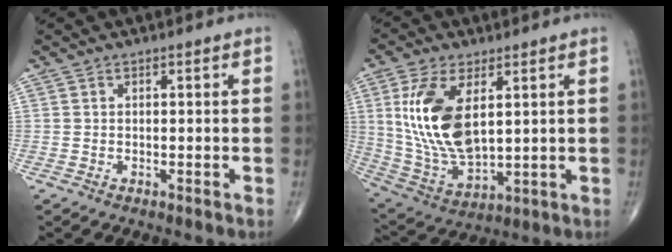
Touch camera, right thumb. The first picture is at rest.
{"total": 16.2, "force": [4.0, 8.0, 13.5], "torque": [-0.266, -0.021, 0.091]}